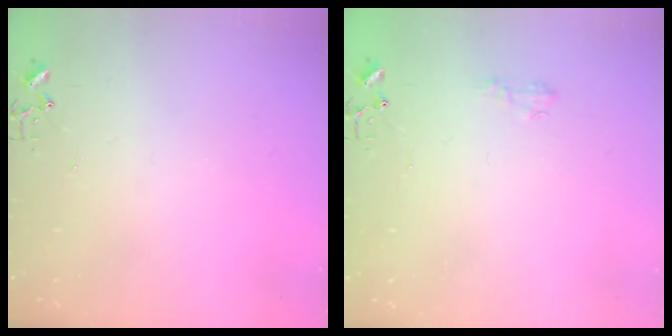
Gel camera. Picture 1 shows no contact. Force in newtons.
{"total": 5.2, "press": 5.2, "slide": 0.7}